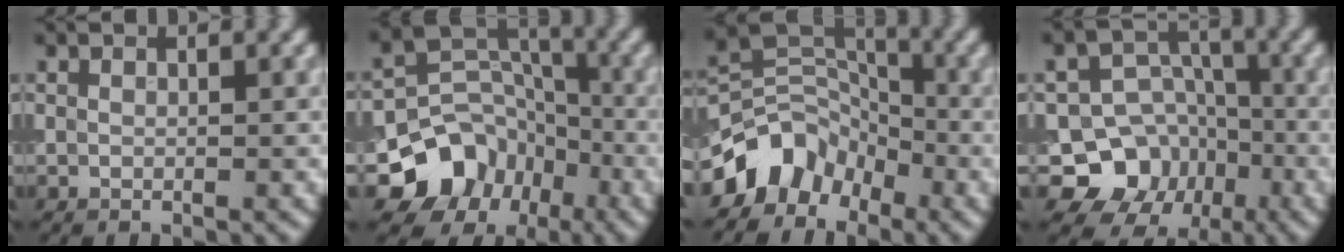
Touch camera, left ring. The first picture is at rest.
{"total": 8.6, "force": [-4.4, 6.9, 2.6], "torque": [-0.037, 0.011, -0.083]}
{"total": 5.6, "force": [-3.4, 3.9, 2.2], "torque": [-0.019, 0.008, -0.072]}
{"total": 9.0, "force": [-4.1, 7.7, 2.4], "torque": [-0.025, 0.010, -0.100]}